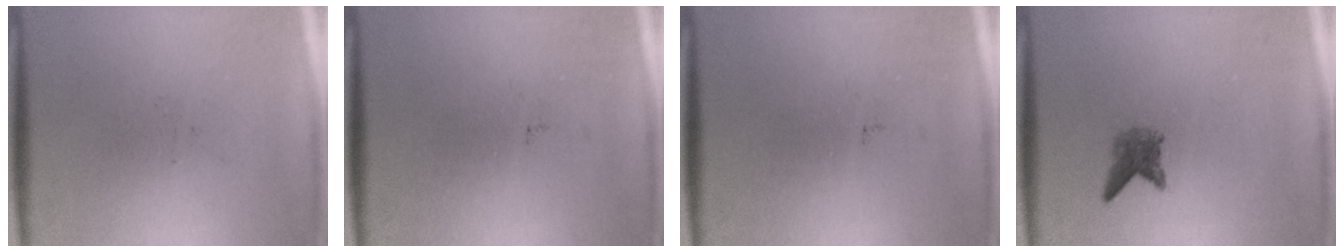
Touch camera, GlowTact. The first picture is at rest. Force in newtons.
{"total": 0.0}
{"total": 0.0}
{"total": 2.3}